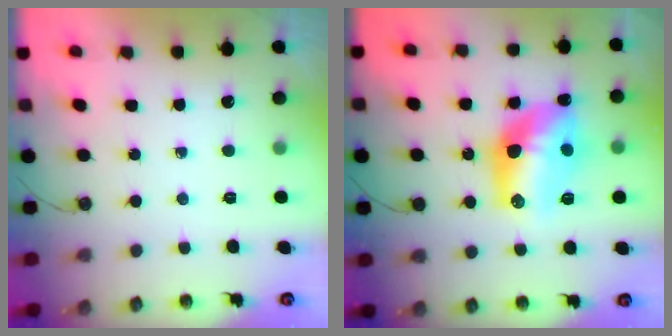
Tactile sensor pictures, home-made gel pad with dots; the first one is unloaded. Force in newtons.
{"total": 15.0, "press": 14.9, "slide": 1.2}